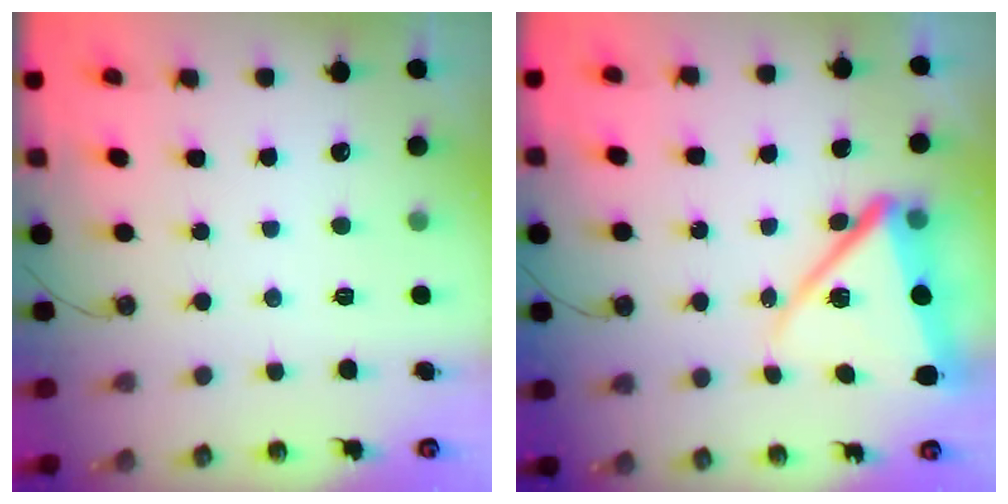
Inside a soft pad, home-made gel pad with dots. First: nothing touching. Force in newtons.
{"total": 13.7, "press": 13.7, "slide": 1.1}